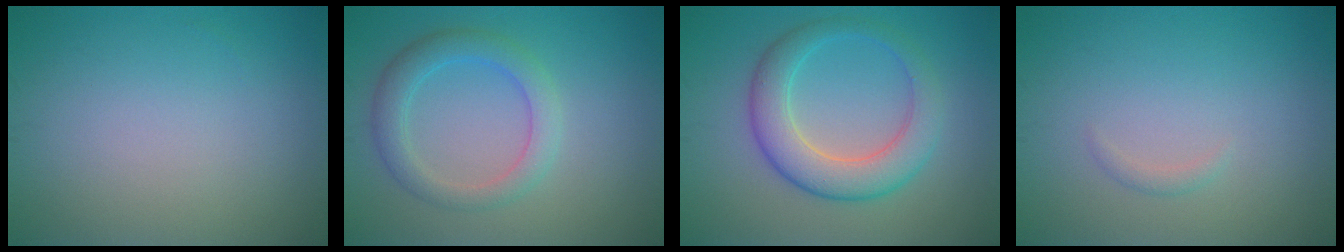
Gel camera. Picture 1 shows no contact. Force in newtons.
{"total": 3.5, "press": 3.5, "slide": 0.2}
{"total": 5.4, "press": 5.4, "slide": 0.3}
{"total": 0.7, "press": 0.7, "slide": 0.0}